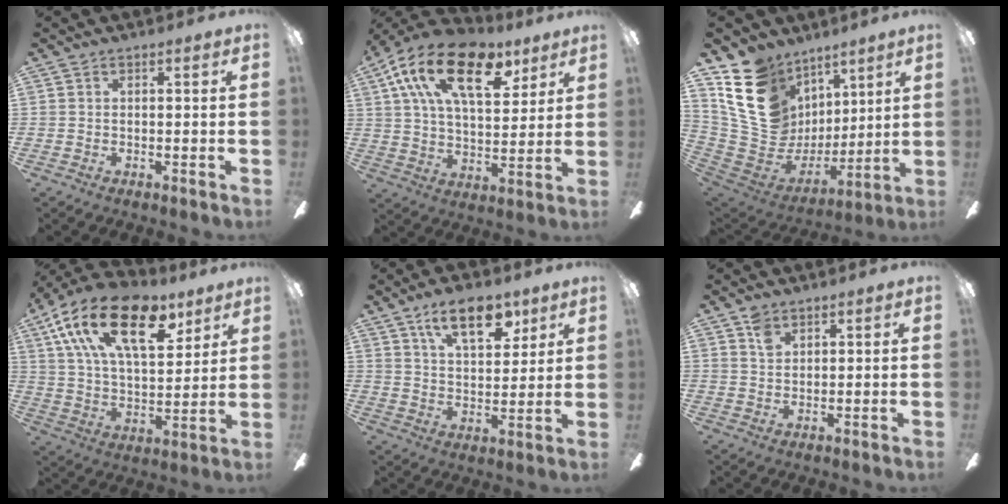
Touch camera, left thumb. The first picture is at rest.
{"total": 20.6, "force": [11.0, 10.2, 14.1], "torque": [-0.241, -0.037, 0.188]}
{"total": 20.2, "force": [8.7, 15.8, 9.2], "torque": [-0.188, -0.040, 0.178]}
{"total": 23.2, "force": [12.5, 11.6, 15.7], "torque": [-0.266, -0.051, 0.215]}
{"total": 13.2, "force": [8.0, 6.4, 8.3], "torque": [-0.119, -0.028, 0.138]}
{"total": 2.9, "force": [2.1, 1.6, 1.2], "torque": [-0.019, -0.005, 0.038]}